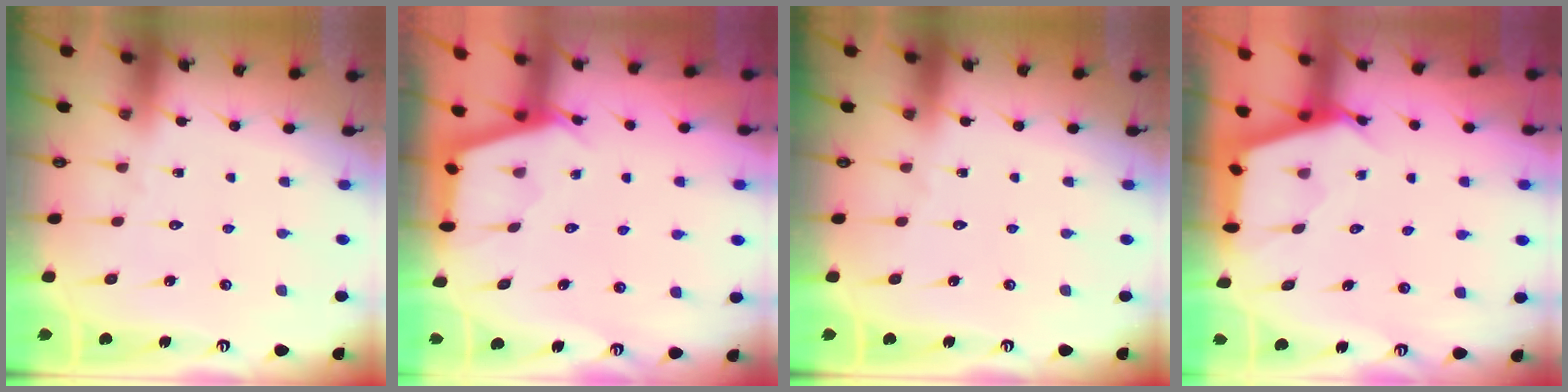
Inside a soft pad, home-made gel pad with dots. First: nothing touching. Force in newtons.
{"total": 2.9, "press": 2.9, "slide": 0.3}
{"total": 0.0}
{"total": 2.7, "press": 2.7, "slide": 0.3}